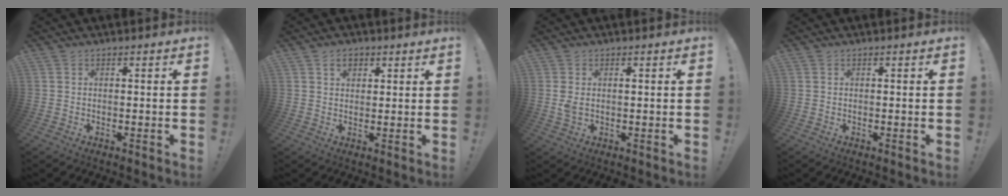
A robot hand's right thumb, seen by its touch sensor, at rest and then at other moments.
{"total": 3.2, "force": [1.7, 2.1, 1.7], "torque": [-0.024, -0.002, 0.030]}
{"total": 2.0, "force": [0.5, 1.0, 1.6], "torque": [-0.032, 0.003, 0.008]}
{"total": 0.0}